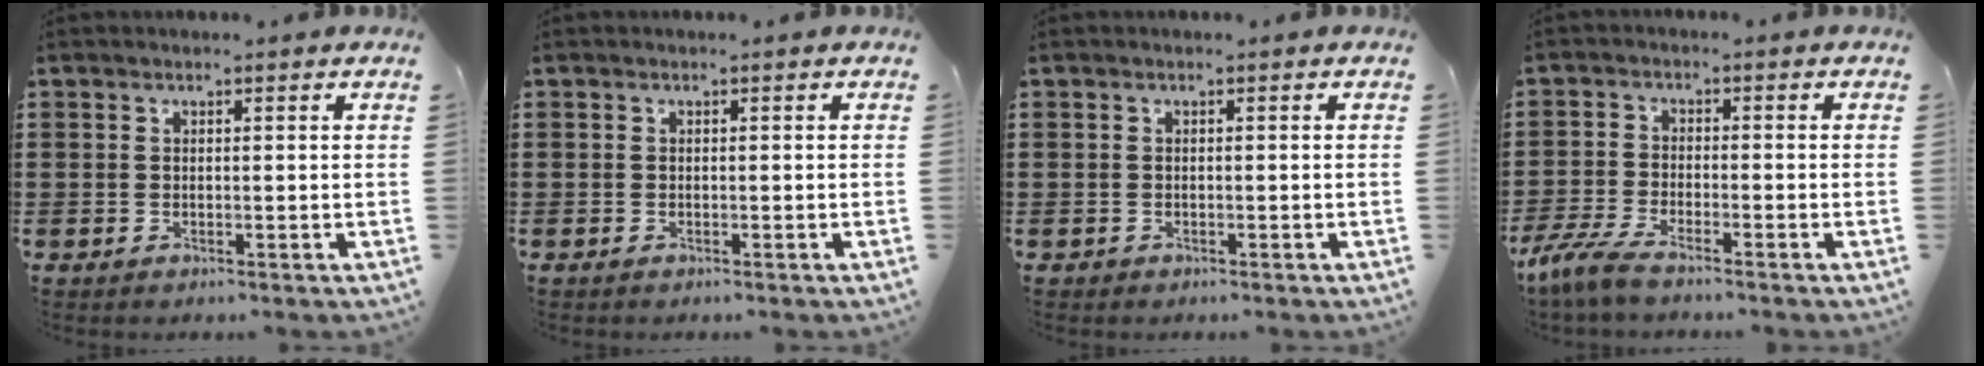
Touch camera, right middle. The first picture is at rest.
{"total": 0.0}
{"total": 1.0, "force": [-1.0, 0.3, 0.2], "torque": [-0.007, 0.001, -0.021]}
{"total": 4.5, "force": [-3.8, 0.2, 2.4], "torque": [-0.075, -0.017, -0.082]}